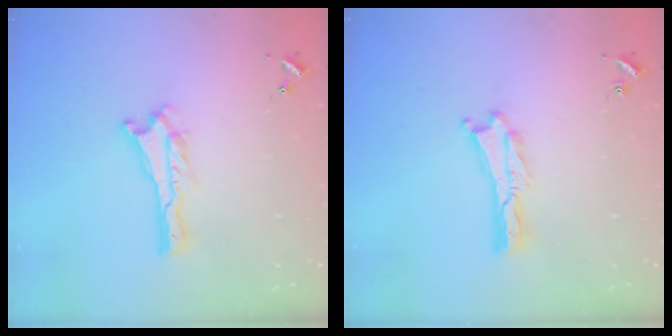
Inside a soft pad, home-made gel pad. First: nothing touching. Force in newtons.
{"total": 0.0}